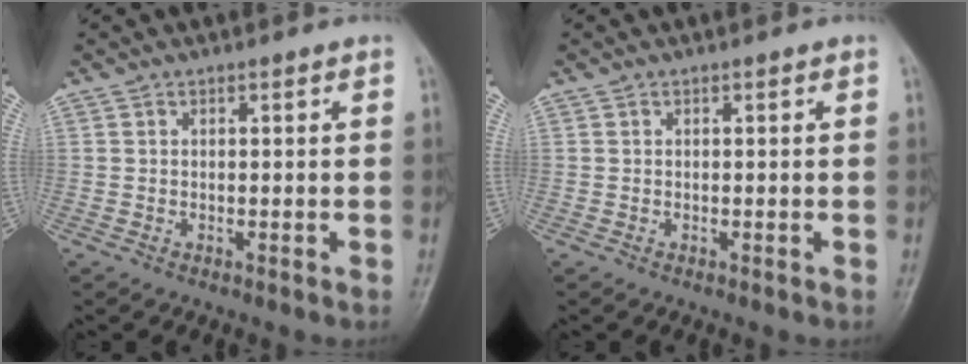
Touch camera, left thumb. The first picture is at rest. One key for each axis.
{"total": 0.0}